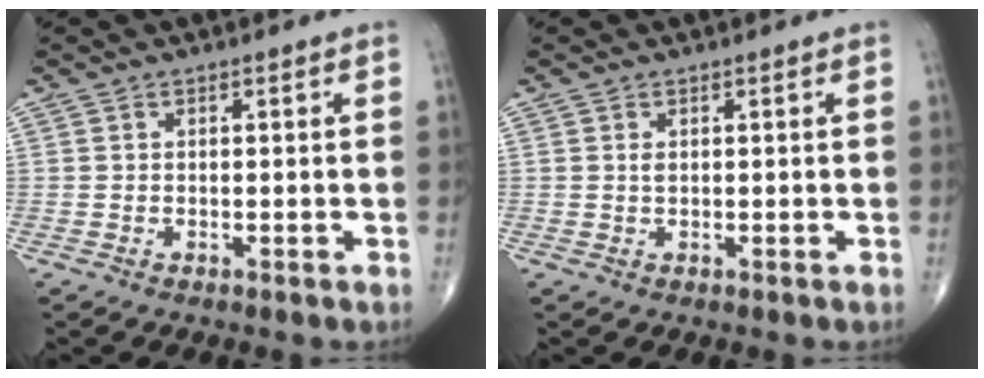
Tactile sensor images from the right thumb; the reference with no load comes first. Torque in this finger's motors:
{"motor_torque": [0.32, 0.68, 0.27, 0.29, -0.01]}